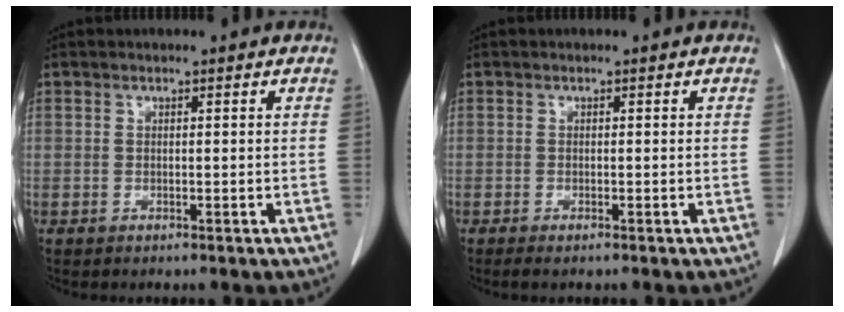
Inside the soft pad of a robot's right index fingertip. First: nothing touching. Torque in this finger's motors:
{"motor_torque": [-0.18, 0.05, 0.03, 0.01]}